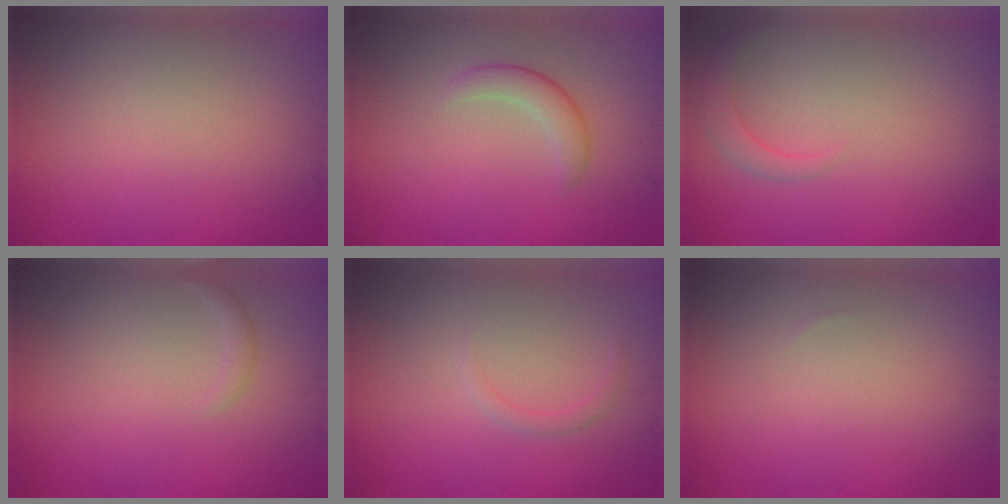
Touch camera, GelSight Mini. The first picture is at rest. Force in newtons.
{"total": 2.1, "press": 2.1, "slide": 0.0}
{"total": 1.7, "press": 1.7, "slide": 0.3}
{"total": 0.7, "press": 0.7, "slide": 0.0}
{"total": 0.9, "press": 0.9, "slide": 0.1}
{"total": 0.0}